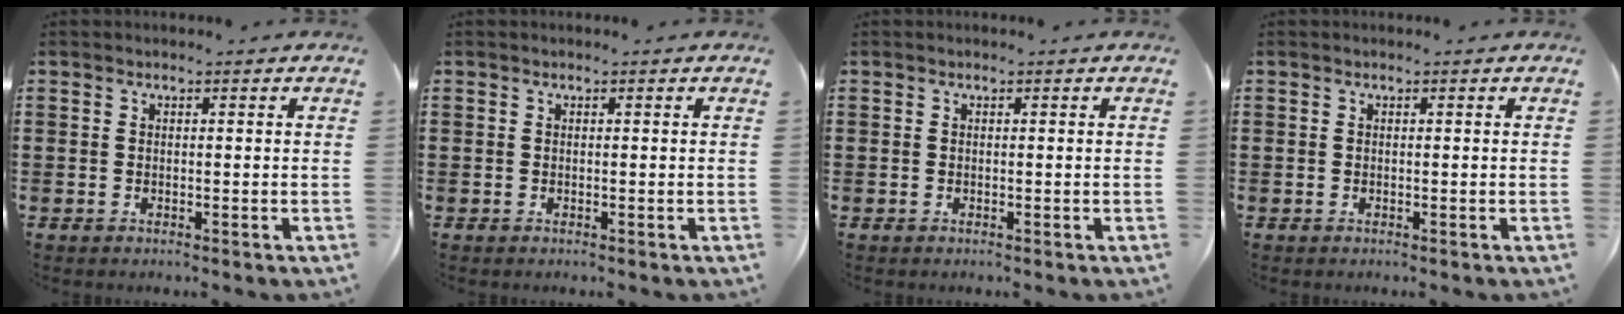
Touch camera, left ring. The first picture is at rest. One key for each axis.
{"total": 0.0}
{"total": 0.0}
{"total": 0.0}